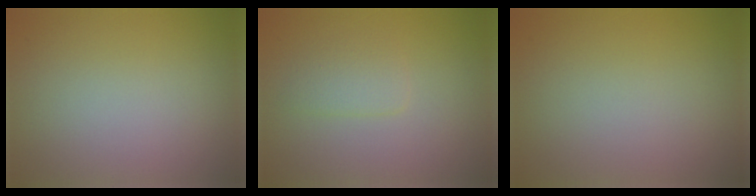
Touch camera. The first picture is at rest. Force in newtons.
{"total": 1.6, "press": 1.6, "slide": 0.0}
{"total": 0.0}